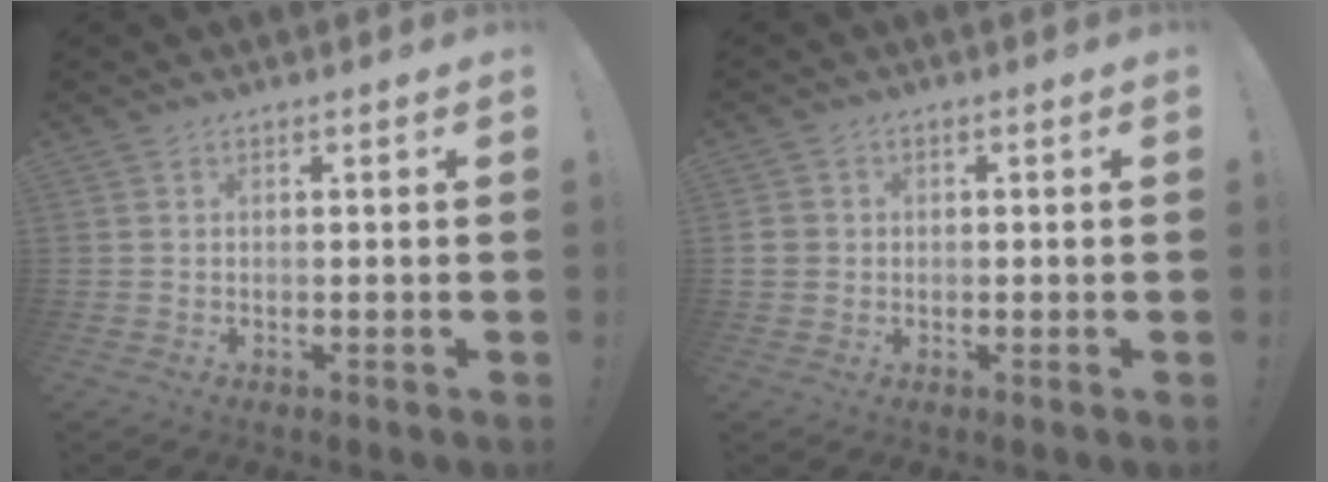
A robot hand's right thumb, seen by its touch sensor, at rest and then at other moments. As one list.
[{"total": 2.9, "force": [-0.1, 2.8, 0.9], "torque": [-0.011, 0.006, 0.000]}]